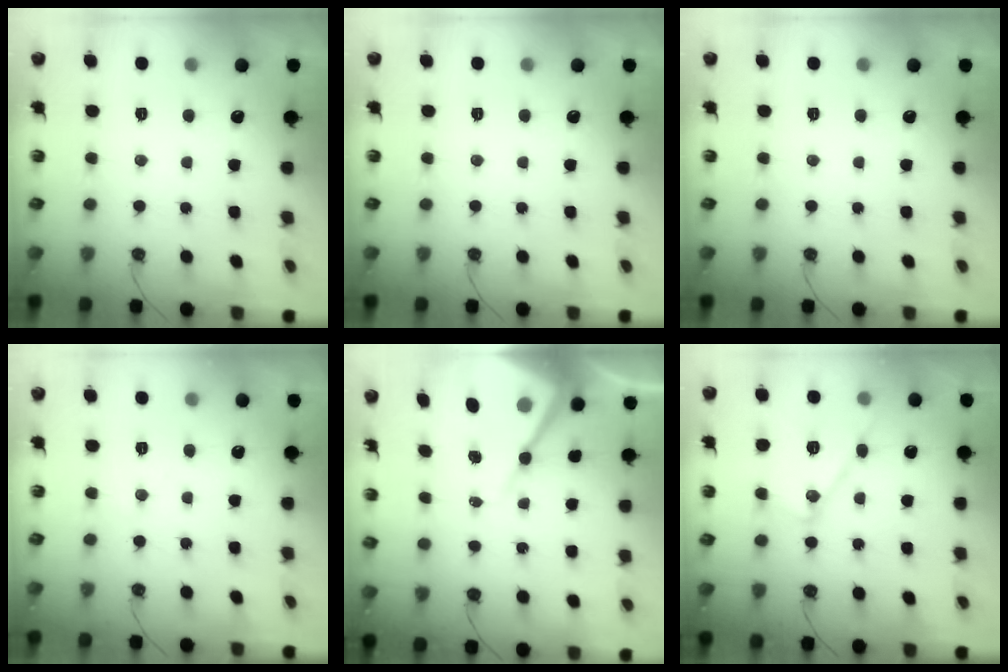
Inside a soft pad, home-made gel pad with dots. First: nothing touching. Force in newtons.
{"total": 0.0}
{"total": 0.0}
{"total": 4.3, "press": 4.3, "slide": 0.7}
{"total": 14.8, "press": 14.7, "slide": 1.6}
{"total": 13.5, "press": 13.4, "slide": 1.2}